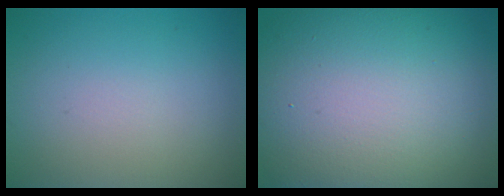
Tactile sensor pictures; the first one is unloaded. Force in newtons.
{"total": 18.2, "press": 18.2, "slide": 1.0}